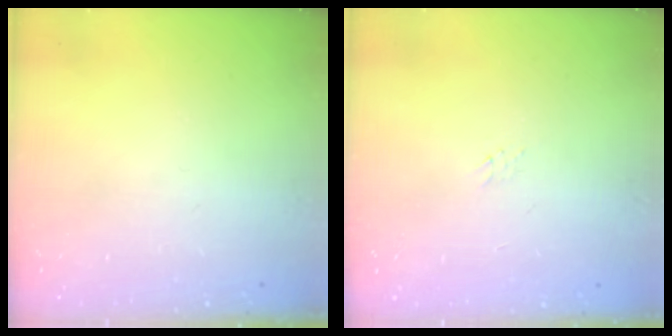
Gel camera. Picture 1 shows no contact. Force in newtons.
{"total": 3.0, "press": 3.0, "slide": 0.1}